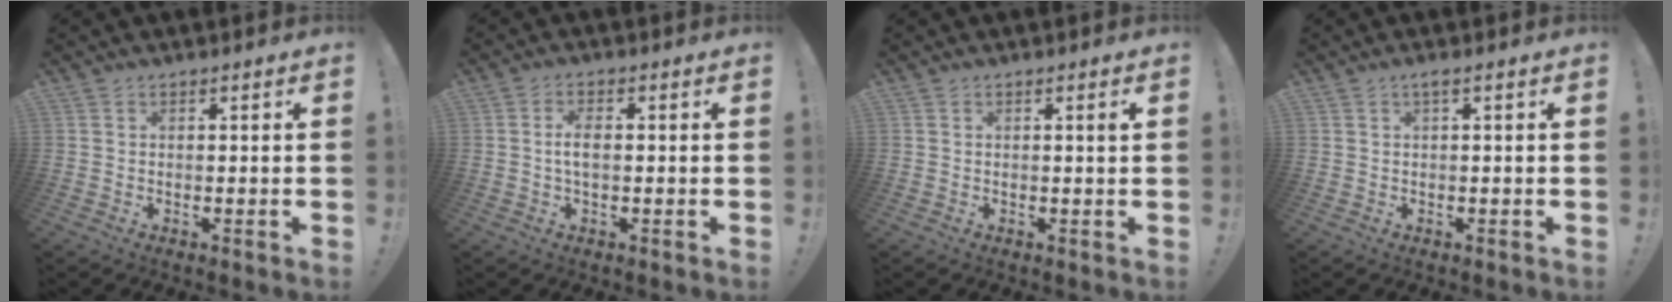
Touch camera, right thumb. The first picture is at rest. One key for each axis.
{"total": 4.2, "fx": 0.0, "fy": 1.8, "fz": 3.8, "tx": -0.068, "ty": 0.002, "tz": -0.004}
{"total": 1.0, "fx": 0.3, "fy": -0.3, "fz": 0.9, "tx": -0.007, "ty": -0.004, "tz": 0.001}
{"total": 1.5, "fx": 0.3, "fy": 0.0, "fz": 1.5, "tx": -0.025, "ty": 0.000, "tz": 0.003}